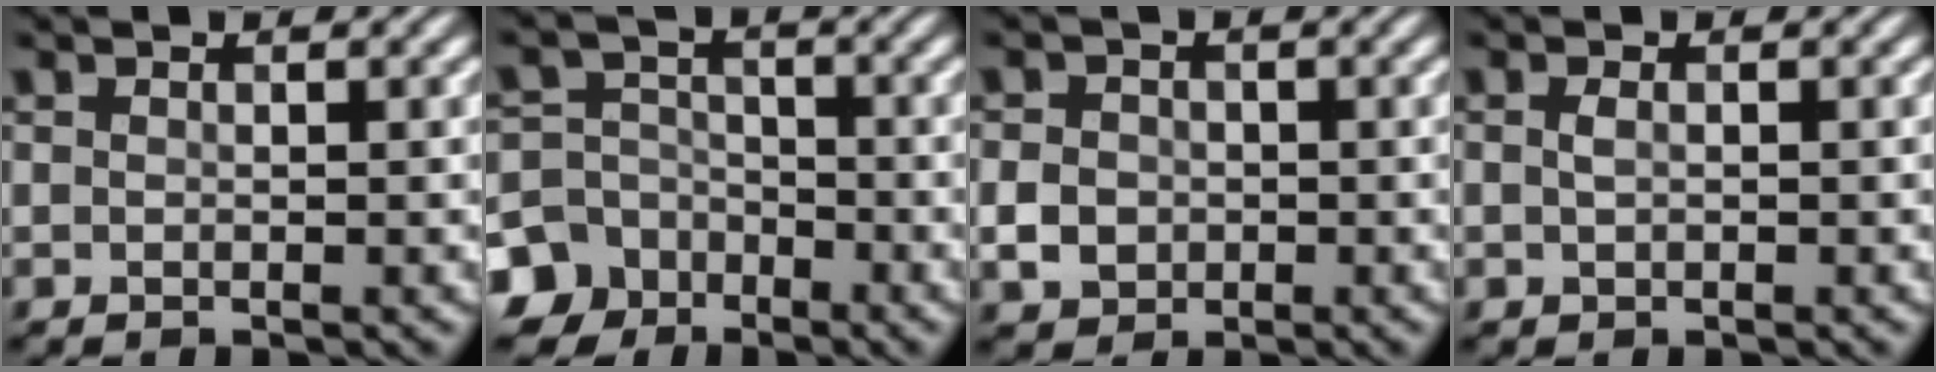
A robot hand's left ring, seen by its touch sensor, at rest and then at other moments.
{"total": 8.8, "force": [-5.3, 6.9, 1.4], "torque": [-0.025, -0.020, -0.119]}
{"total": 2.7, "force": [-0.6, 2.4, 1.2], "torque": [-0.021, -0.001, -0.014]}
{"total": 0.8, "force": [0.0, 0.6, 0.6], "torque": [-0.017, -0.001, 0.000]}